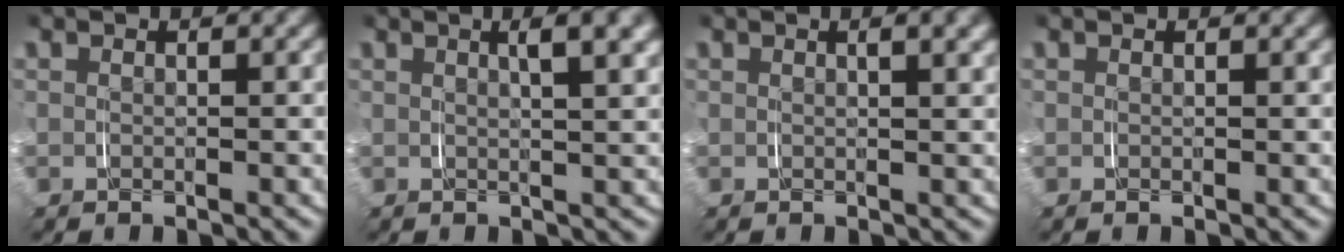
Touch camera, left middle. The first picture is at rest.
{"total": 3.4, "force": [2.4, -0.1, 2.4], "torque": [-0.016, 0.019, 0.032]}
{"total": 2.0, "force": [1.4, -0.1, 1.4], "torque": [-0.010, 0.014, 0.021]}
{"total": 0.0}